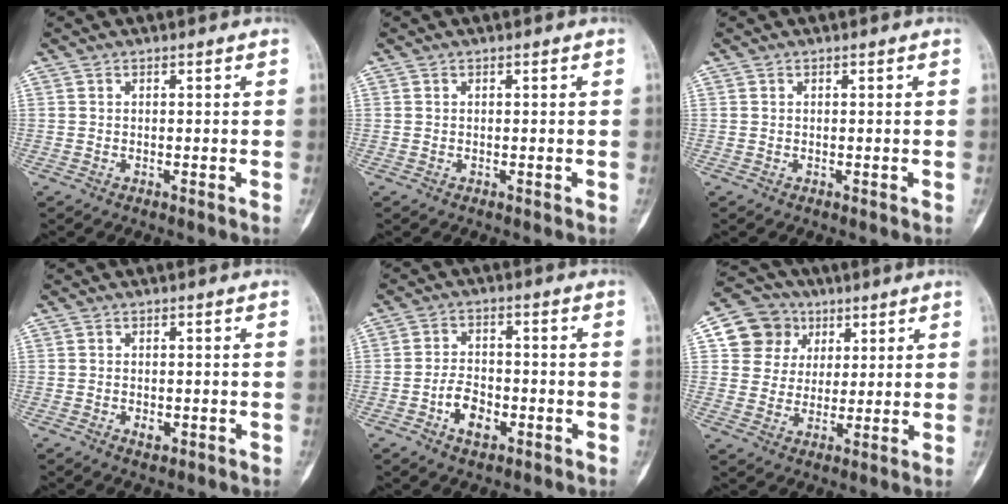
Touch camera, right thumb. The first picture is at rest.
{"total": 0.0}
{"total": 0.0}
{"total": 2.2, "force": [-0.9, 1.4, 1.3], "torque": [-0.011, 0.003, -0.010]}
{"total": 6.6, "force": [-2.8, 4.1, 4.3], "torque": [-0.054, 0.020, -0.050]}
{"total": 10.5, "force": [3.8, 9.6, 2.2], "torque": [0.004, 0.001, 0.065]}